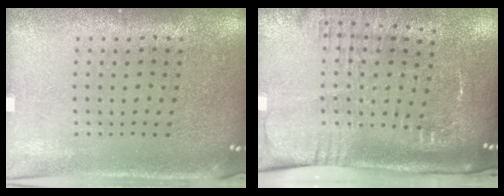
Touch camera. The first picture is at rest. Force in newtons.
{"total": 2.7, "press": 2.0, "slide": 1.8}